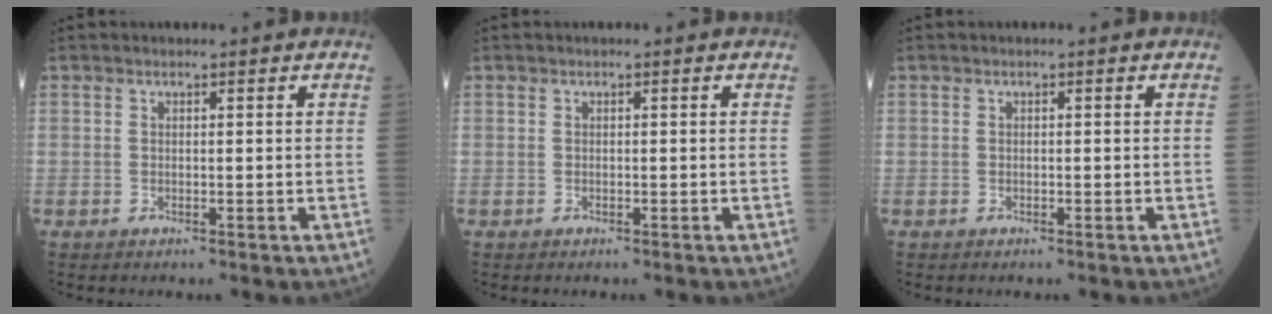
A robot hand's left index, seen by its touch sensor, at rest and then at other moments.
{"total": 0.0}
{"total": 0.0}